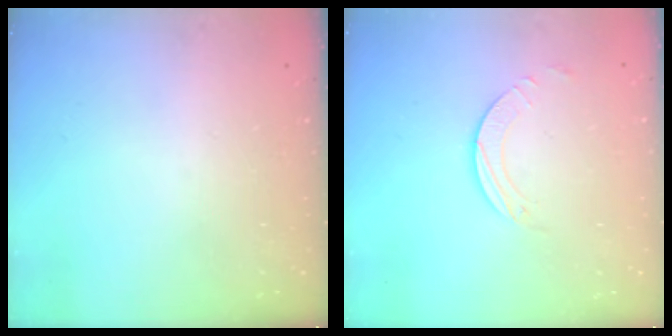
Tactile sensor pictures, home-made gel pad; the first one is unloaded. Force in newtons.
{"total": 2.5, "press": 2.5, "slide": 0.2}